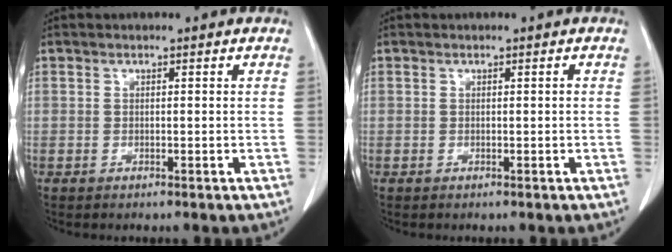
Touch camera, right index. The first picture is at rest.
{"total": 0.0}